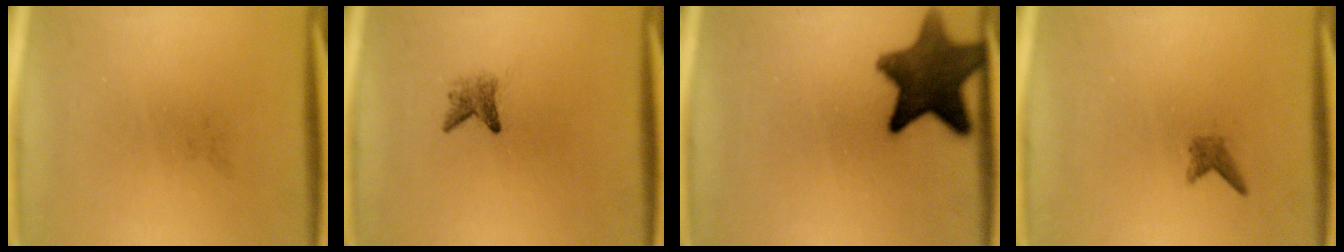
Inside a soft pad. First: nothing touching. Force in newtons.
{"total": 2.0}
{"total": 11.6}
{"total": 1.2}